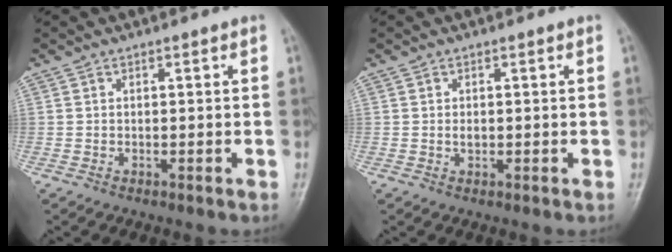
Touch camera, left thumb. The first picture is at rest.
{"total": 1.1, "force": [0.3, 0.6, 0.8], "torque": [-0.014, -0.003, 0.009]}